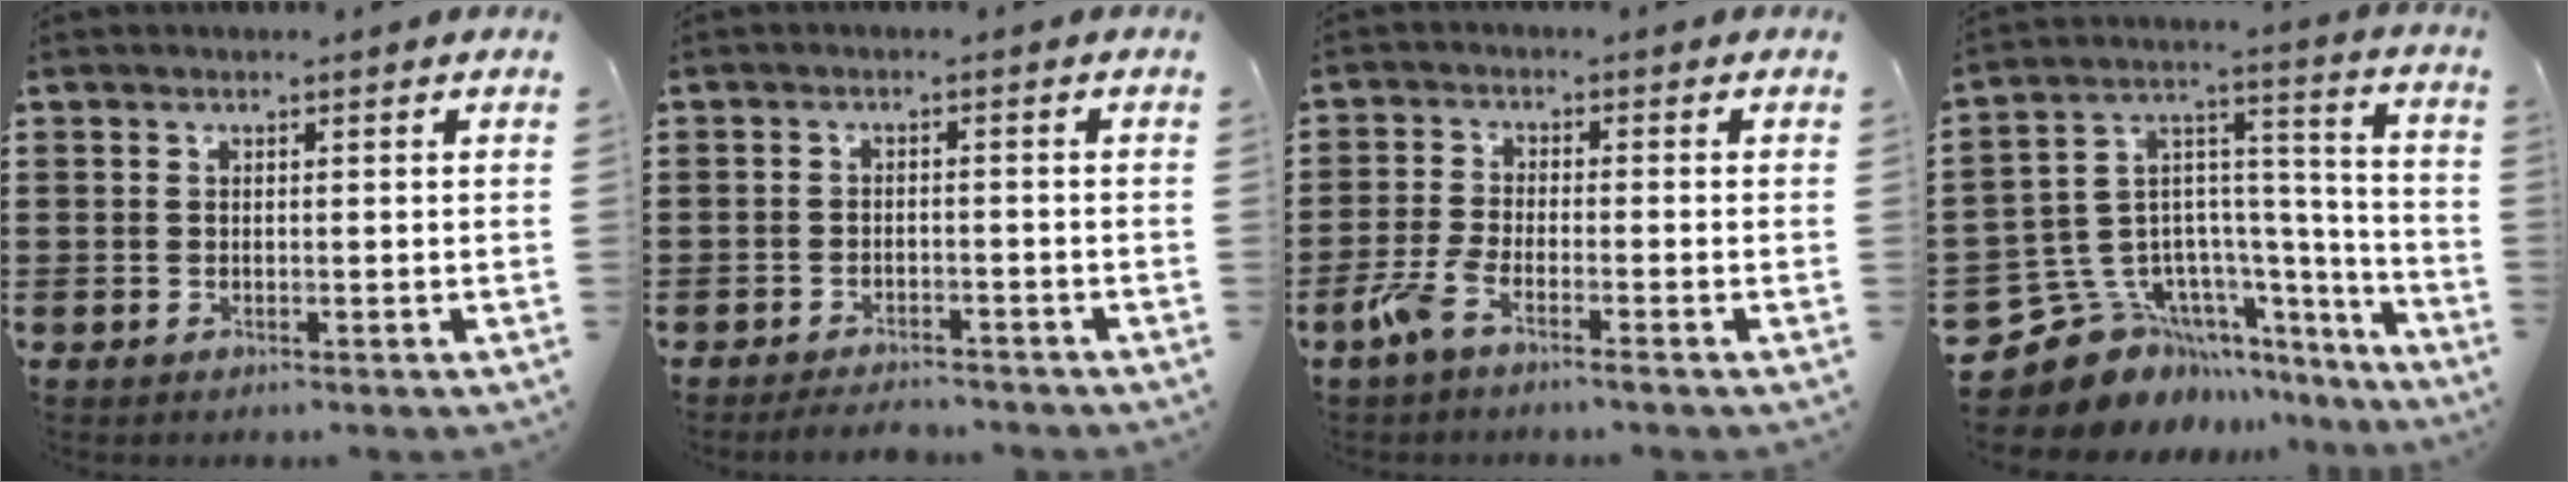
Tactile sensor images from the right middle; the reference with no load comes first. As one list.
[{"total": 2.5, "force": [-2.5, 0.1, 0.3], "torque": [-0.012, -0.003, -0.049]}, {"total": 4.3, "force": [-2.9, 0.4, 3.1], "torque": [-0.080, -0.009, -0.057]}, {"total": 10.3, "force": [-7.2, 7.1, 2.0], "torque": [-0.083, -0.009, -0.132]}]